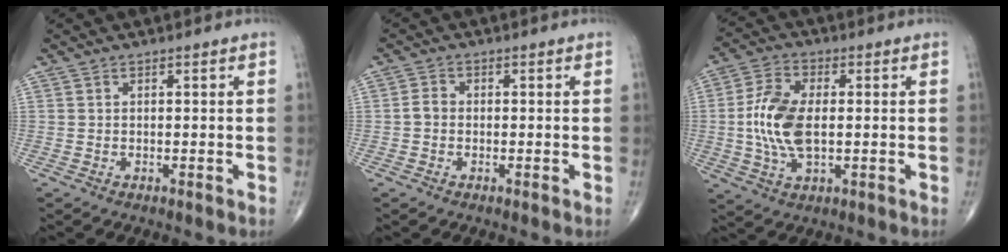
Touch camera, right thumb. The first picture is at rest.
{"total": 2.0, "force": [-0.4, 1.6, 1.1], "torque": [-0.016, 0.006, -0.012]}
{"total": 11.4, "force": [-0.2, 6.1, 9.6], "torque": [-0.203, 0.006, -0.002]}